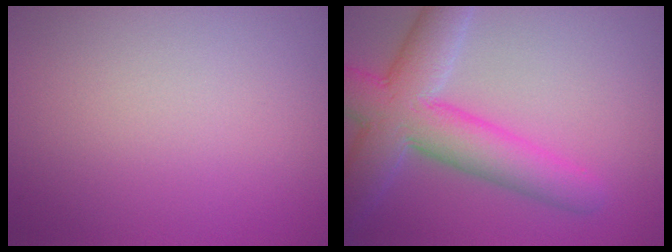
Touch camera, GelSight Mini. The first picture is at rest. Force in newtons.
{"total": 7.9, "press": 7.9, "slide": 0.5}